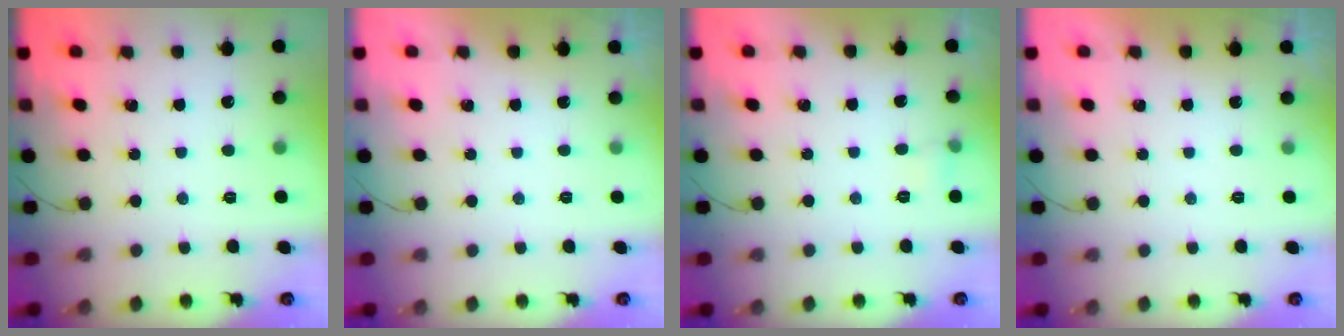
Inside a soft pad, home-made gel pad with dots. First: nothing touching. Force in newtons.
{"total": 0.0}
{"total": 3.3, "press": 3.0, "slide": 1.3}
{"total": 0.0}